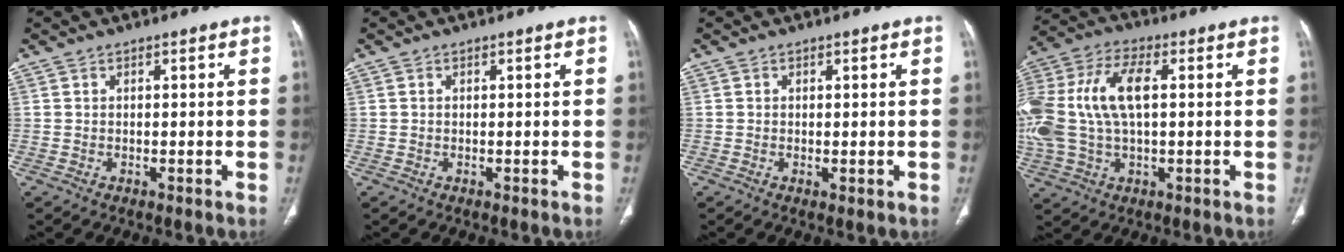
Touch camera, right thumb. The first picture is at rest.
{"total": 0.0}
{"total": 0.9, "force": [-0.2, 0.3, 0.8], "torque": [-0.018, -0.005, 0.000]}
{"total": 19.2, "force": [2.0, 10.1, 16.2], "torque": [-0.373, 0.024, 0.036]}